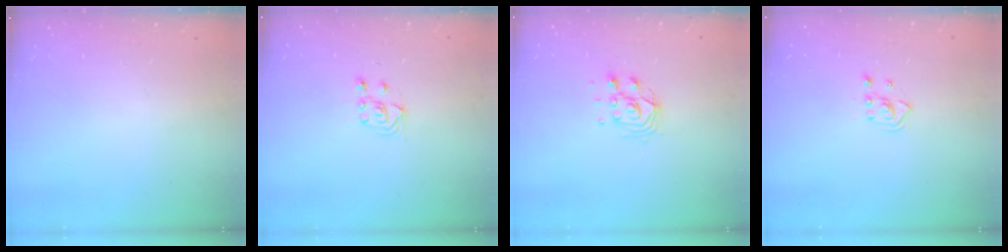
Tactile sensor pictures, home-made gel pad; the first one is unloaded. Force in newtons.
{"total": 3.7, "press": 3.6, "slide": 1.0}
{"total": 7.4, "press": 7.4, "slide": 0.8}
{"total": 2.5, "press": 2.5, "slide": 0.3}